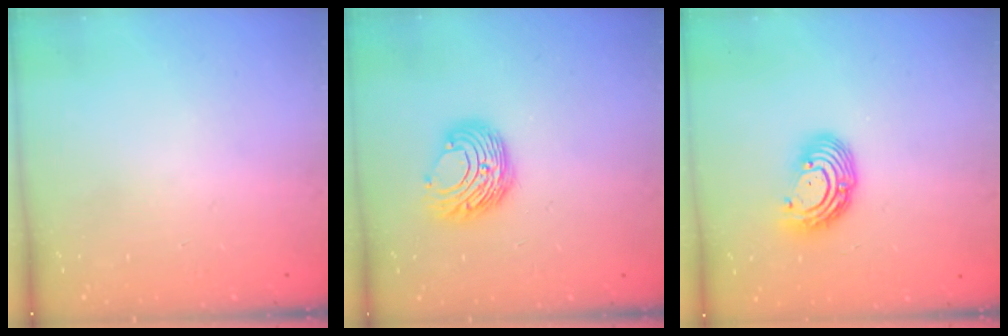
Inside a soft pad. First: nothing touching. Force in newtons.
{"total": 9.1, "press": 9.1, "slide": 0.4}
{"total": 9.8, "press": 9.7, "slide": 0.9}